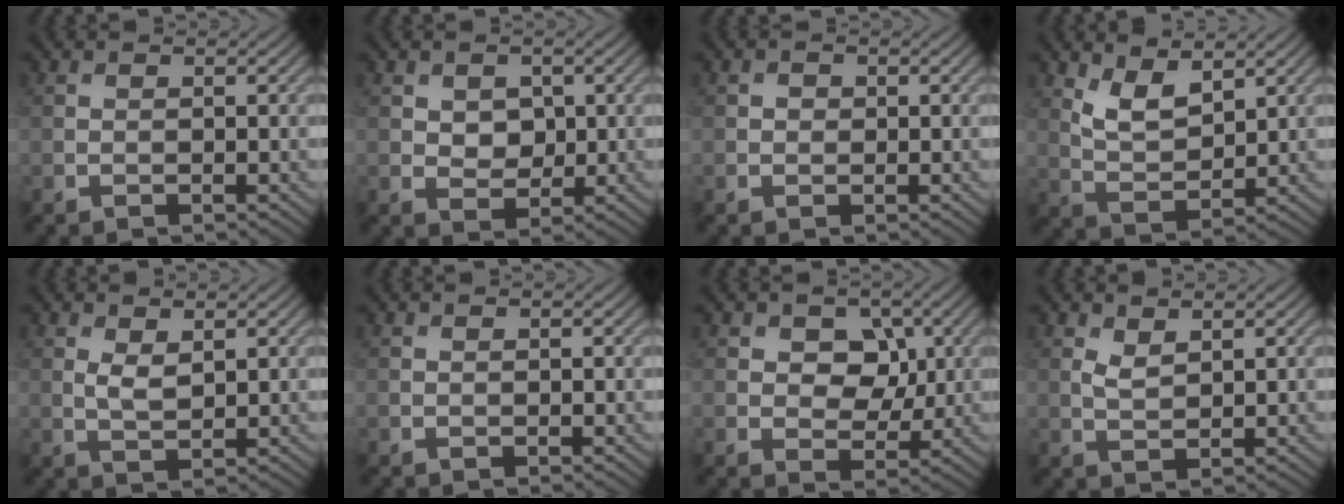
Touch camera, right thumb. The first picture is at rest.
{"total": 2.8, "force": [0.8, 2.3, 1.5], "torque": [-0.037, -0.005, 0.008]}
{"total": 0.8, "force": [0.1, 0.8, 0.3], "torque": [-0.005, -0.002, -0.002]}
{"total": 5.0, "force": [3.1, 2.2, 3.3], "torque": [-0.075, -0.011, 0.064]}
{"total": 2.4, "force": [0.9, 1.1, 1.9], "torque": [-0.046, -0.005, 0.023]}
{"total": 0.0}
{"total": 5.2, "force": [1.4, 3.8, 3.3], "torque": [-0.047, -0.006, 0.011]}
{"total": 2.0, "force": [1.1, 0.9, 1.4], "torque": [-0.036, -0.002, 0.027]}